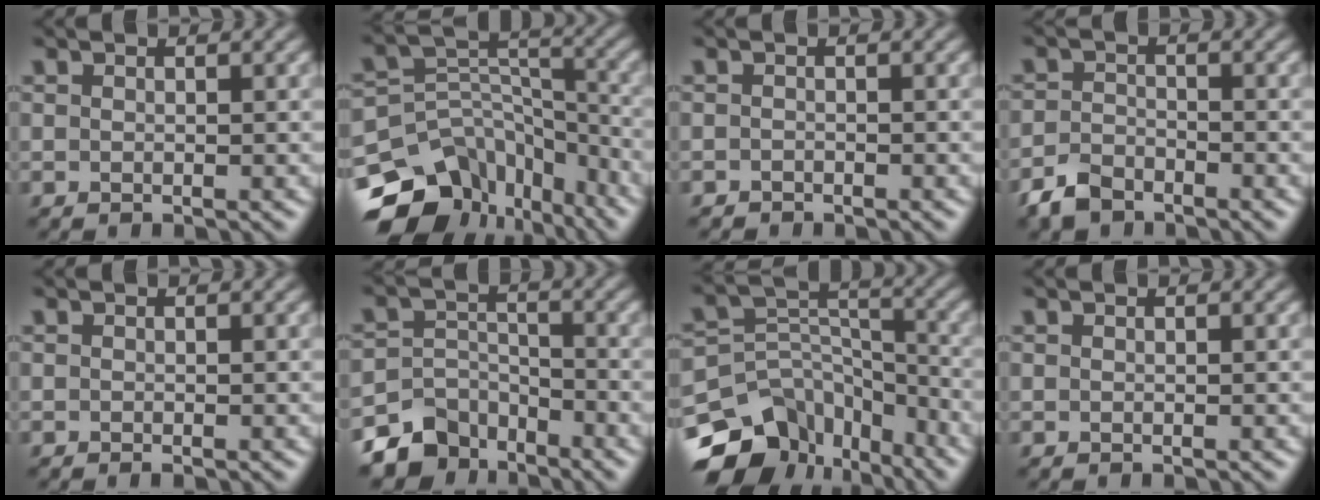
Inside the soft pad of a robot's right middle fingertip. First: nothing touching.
{"total": 14.2, "force": [-9.9, 9.2, 4.3], "torque": [-0.094, 0.001, -0.128]}
{"total": 0.6, "force": [-0.6, 0.2, -0.2], "torque": [0.007, -0.003, -0.009]}
{"total": 2.9, "force": [-2.4, 1.4, 0.8], "torque": [-0.017, -0.001, -0.057]}
{"total": 0.0}
{"total": 6.6, "force": [-5.2, 3.9, 1.5], "torque": [-0.009, -0.009, -0.090]}
{"total": 12.5, "force": [-8.7, 8.0, 3.9], "torque": [-0.081, 0.005, -0.125]}
{"total": 0.0}